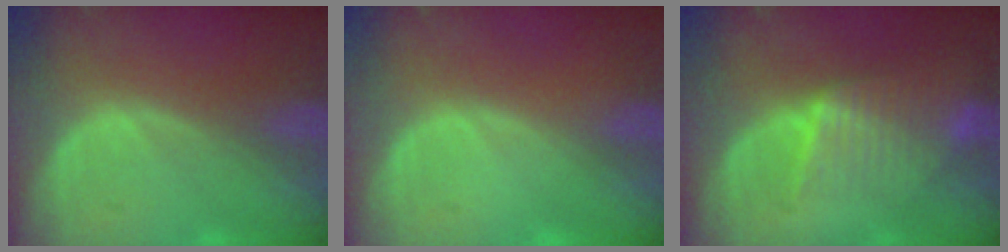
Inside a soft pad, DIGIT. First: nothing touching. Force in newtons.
{"total": 0.0}
{"total": 6.4, "press": 6.2, "slide": 1.6}